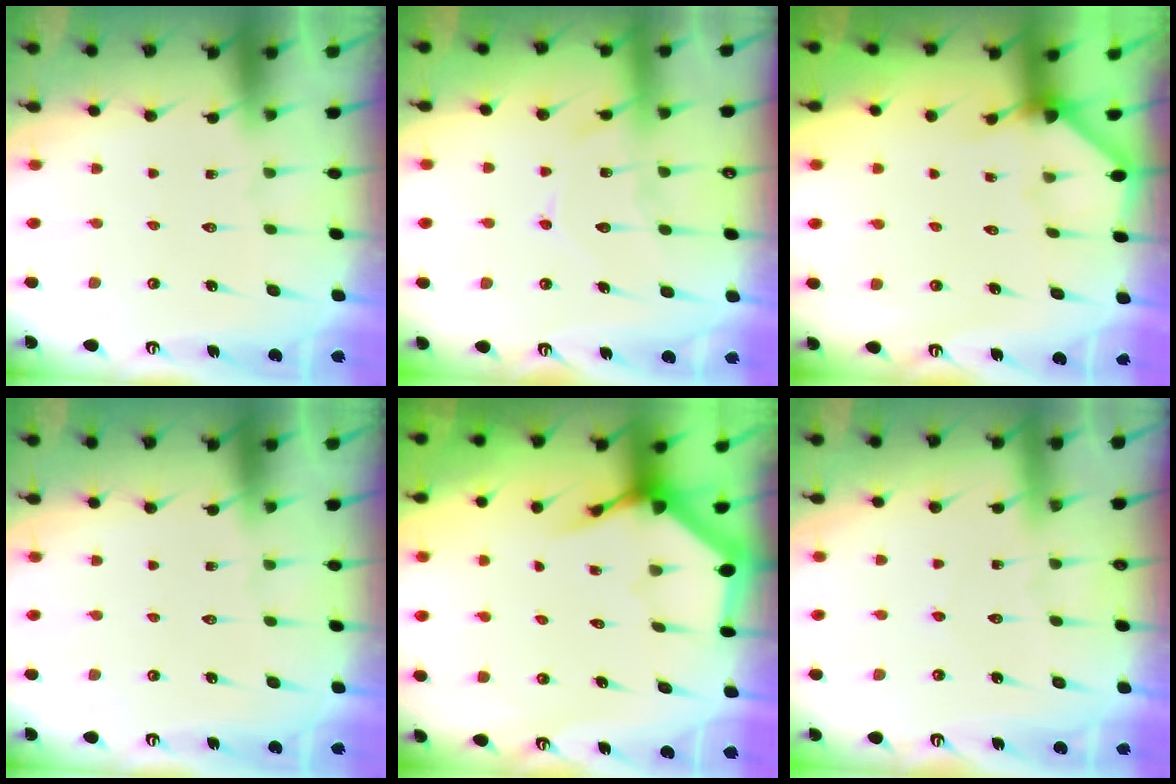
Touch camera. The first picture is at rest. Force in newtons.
{"total": 12.0, "press": 12.0, "slide": 1.0}
{"total": 2.6, "press": 2.6, "slide": 0.4}
{"total": 0.0}
{"total": 3.7, "press": 3.6, "slide": 0.5}
{"total": 2.9, "press": 2.9, "slide": 0.4}